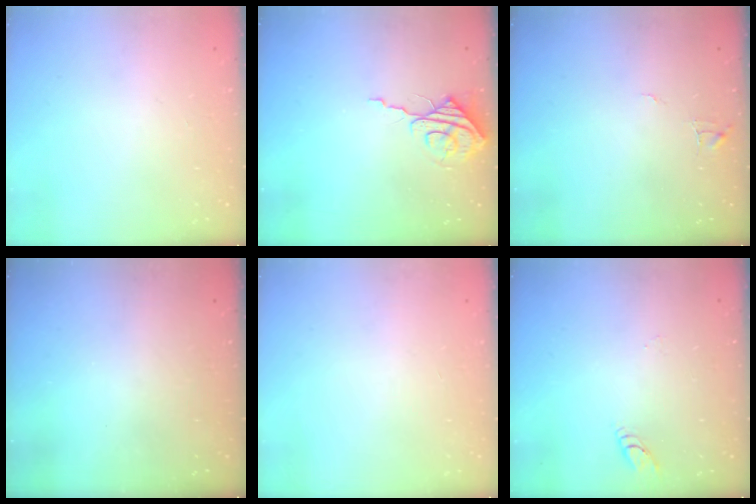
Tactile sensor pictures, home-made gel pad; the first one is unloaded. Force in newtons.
{"total": 8.5, "press": 8.5, "slide": 0.3}
{"total": 4.5, "press": 4.5, "slide": 0.4}
{"total": 0.0}
{"total": 0.0}
{"total": 2.8, "press": 2.8, "slide": 0.3}